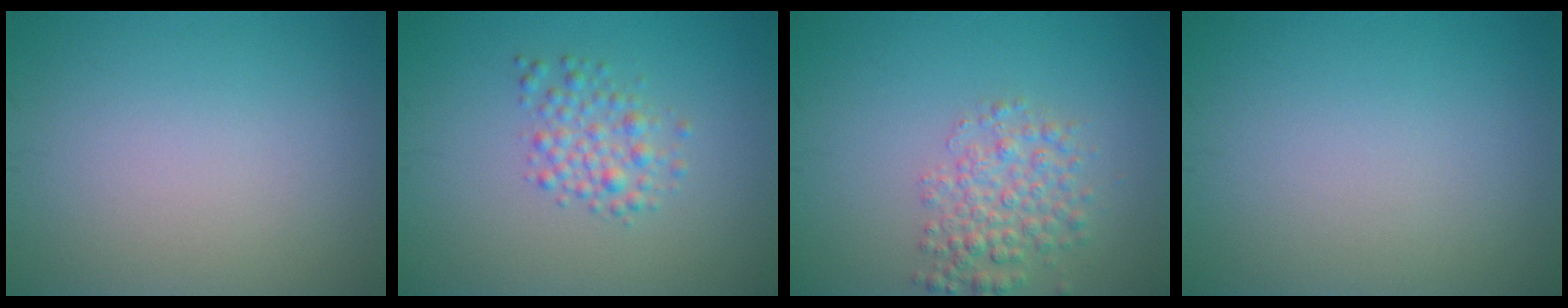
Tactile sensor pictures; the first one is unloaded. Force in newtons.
{"total": 2.4, "press": 2.4, "slide": 0.1}
{"total": 3.5, "press": 3.5, "slide": 0.1}
{"total": 0.0}